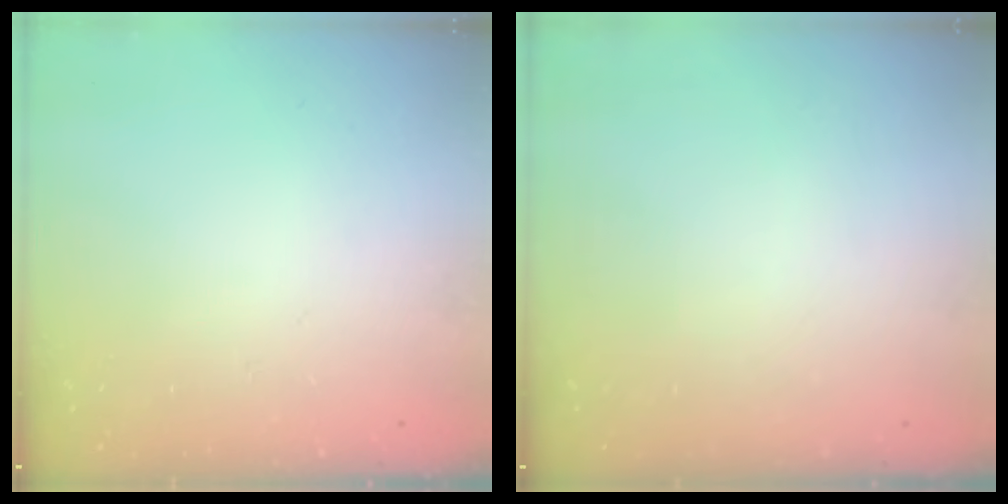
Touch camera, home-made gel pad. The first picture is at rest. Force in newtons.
{"total": 0.0}